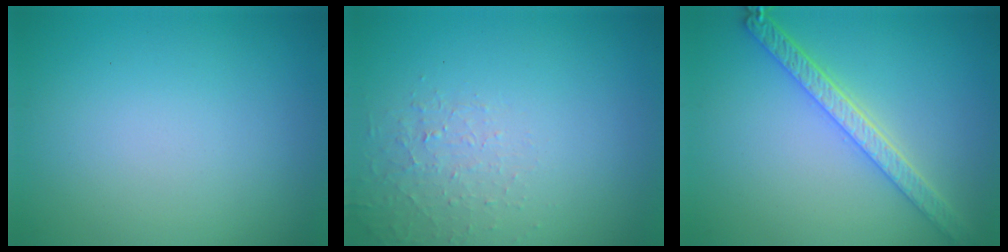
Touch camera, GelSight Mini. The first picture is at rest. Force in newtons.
{"total": 1.3, "press": 0.4, "slide": 1.2}
{"total": 4.2, "press": 3.4, "slide": 2.4}